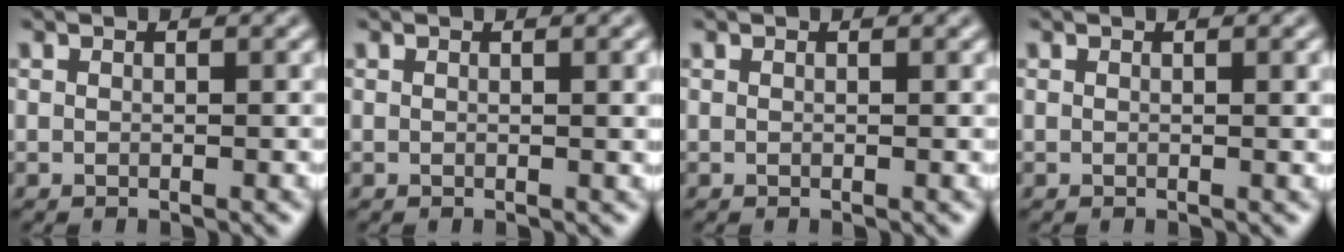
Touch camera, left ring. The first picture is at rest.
{"total": 1.5, "force": [0.3, 0.4, 1.5], "torque": [-0.017, 0.001, 0.003]}
{"total": 0.0}
{"total": 1.0, "force": [0.2, 0.2, 0.9], "torque": [-0.011, 0.000, 0.001]}